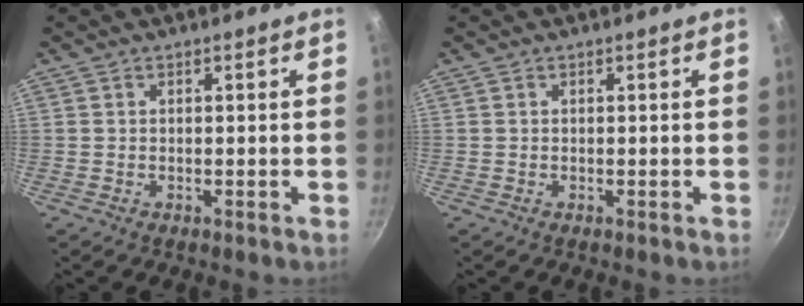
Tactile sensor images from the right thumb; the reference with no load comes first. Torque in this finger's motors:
{"motor_torque": [-0.02, 0.02, 0.00, 0.00, 0.00]}